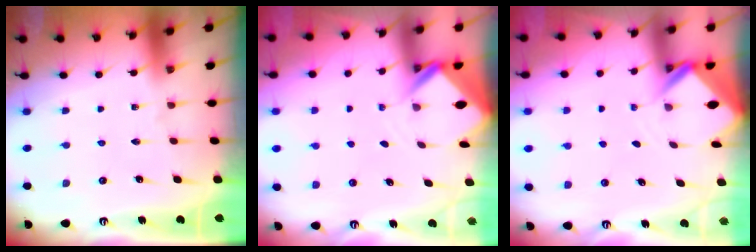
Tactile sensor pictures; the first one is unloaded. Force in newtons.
{"total": 2.9, "press": 2.9, "slide": 0.2}
{"total": 2.9, "press": 2.9, "slide": 0.2}